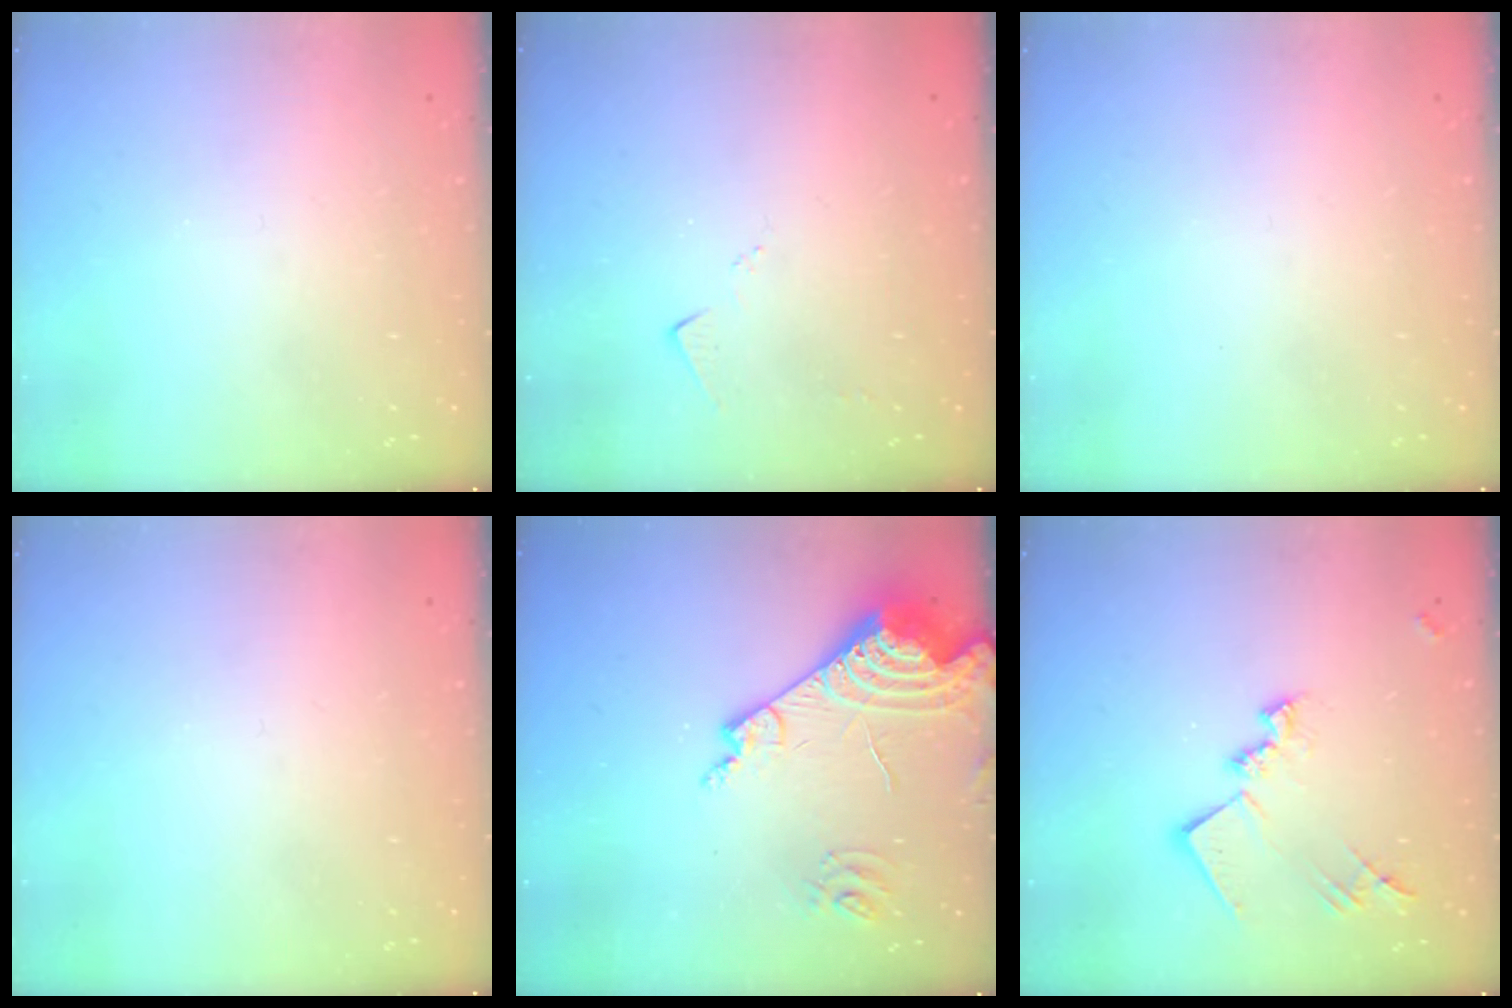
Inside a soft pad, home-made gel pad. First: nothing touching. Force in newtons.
{"total": 3.4, "press": 3.4, "slide": 0.4}
{"total": 0.0}
{"total": 0.0}
{"total": 15.9, "press": 15.8, "slide": 1.9}
{"total": 14.2, "press": 14.2, "slide": 0.5}